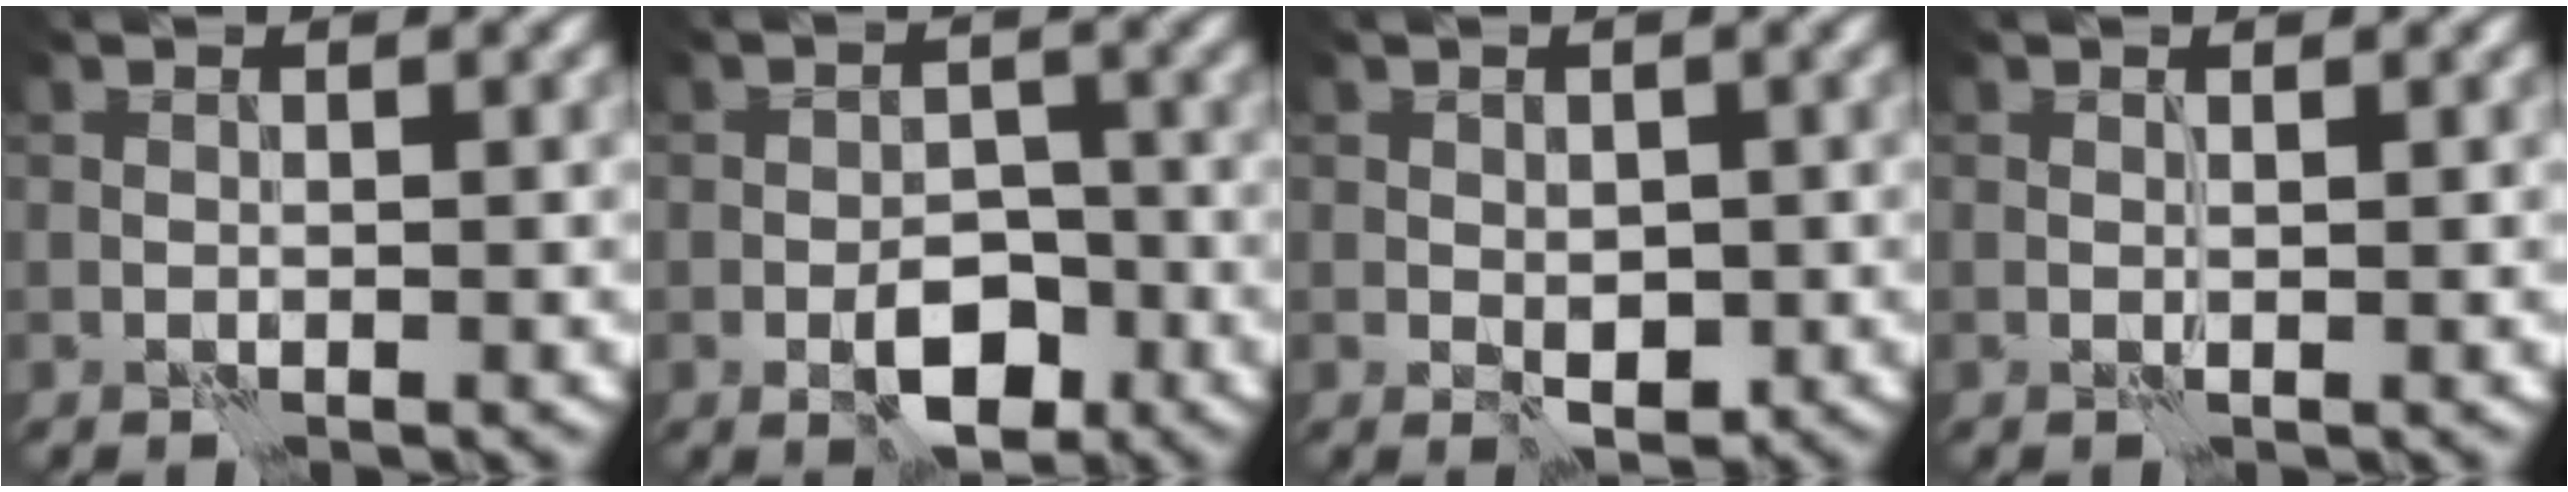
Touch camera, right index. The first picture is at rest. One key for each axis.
{"total": 4.6, "fx": -2.3, "fy": 2.4, "fz": 3.2, "tx": -0.041, "ty": 0.003, "tz": -0.038}
{"total": 2.5, "fx": -0.5, "fy": 1.6, "fz": 1.8, "tx": -0.025, "ty": -0.007, "tz": -0.007}
{"total": 0.0}